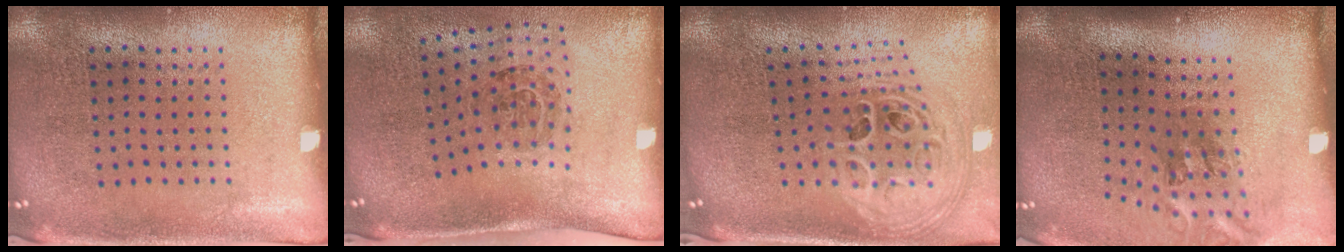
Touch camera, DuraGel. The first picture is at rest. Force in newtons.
{"total": 1.7, "press": 1.2, "slide": 1.2}
{"total": 3.0, "press": 2.0, "slide": 2.2}
{"total": 1.8, "press": 1.2, "slide": 1.3}